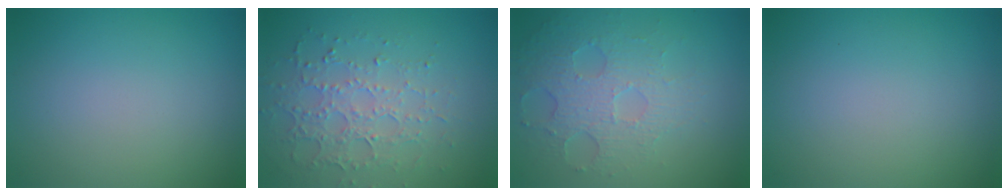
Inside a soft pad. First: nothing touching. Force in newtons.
{"total": 3.4, "press": 3.2, "slide": 1.0}
{"total": 4.3, "press": 3.0, "slide": 3.1}
{"total": 0.0}